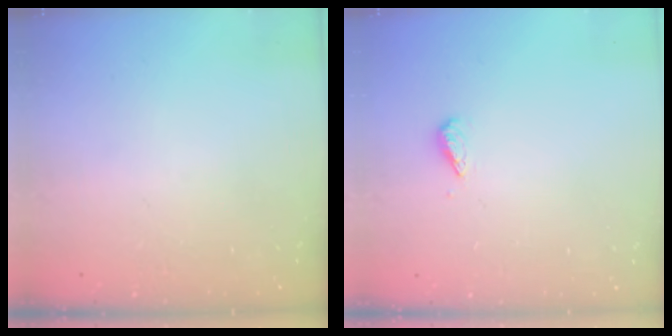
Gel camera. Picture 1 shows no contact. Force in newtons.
{"total": 2.7, "press": 2.7, "slide": 0.6}